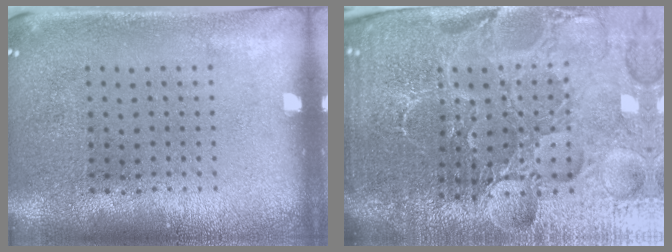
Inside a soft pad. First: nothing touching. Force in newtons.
{"total": 6.1, "press": 5.6, "slide": 2.4}